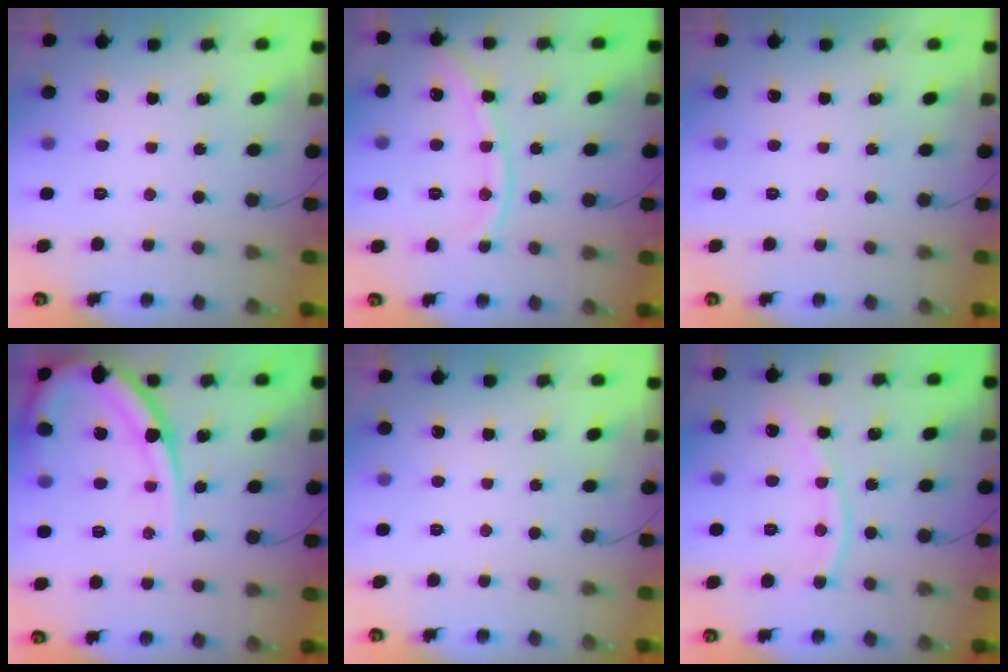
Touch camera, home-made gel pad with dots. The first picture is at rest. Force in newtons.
{"total": 11.8, "press": 11.7, "slide": 1.5}
{"total": 0.0}
{"total": 15.9, "press": 15.8, "slide": 1.5}
{"total": 0.0}
{"total": 11.8, "press": 11.7, "slide": 1.3}